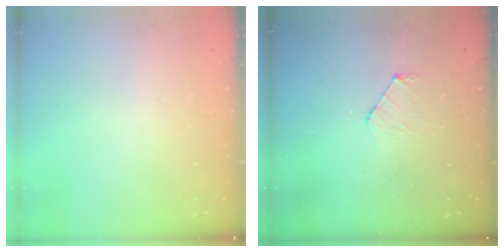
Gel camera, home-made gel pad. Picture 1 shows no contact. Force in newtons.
{"total": 4.8, "press": 4.8, "slide": 0.5}